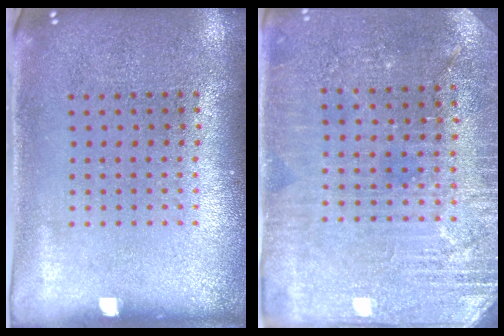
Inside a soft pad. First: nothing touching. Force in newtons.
{"total": 2.8, "press": 2.8, "slide": 0.5}